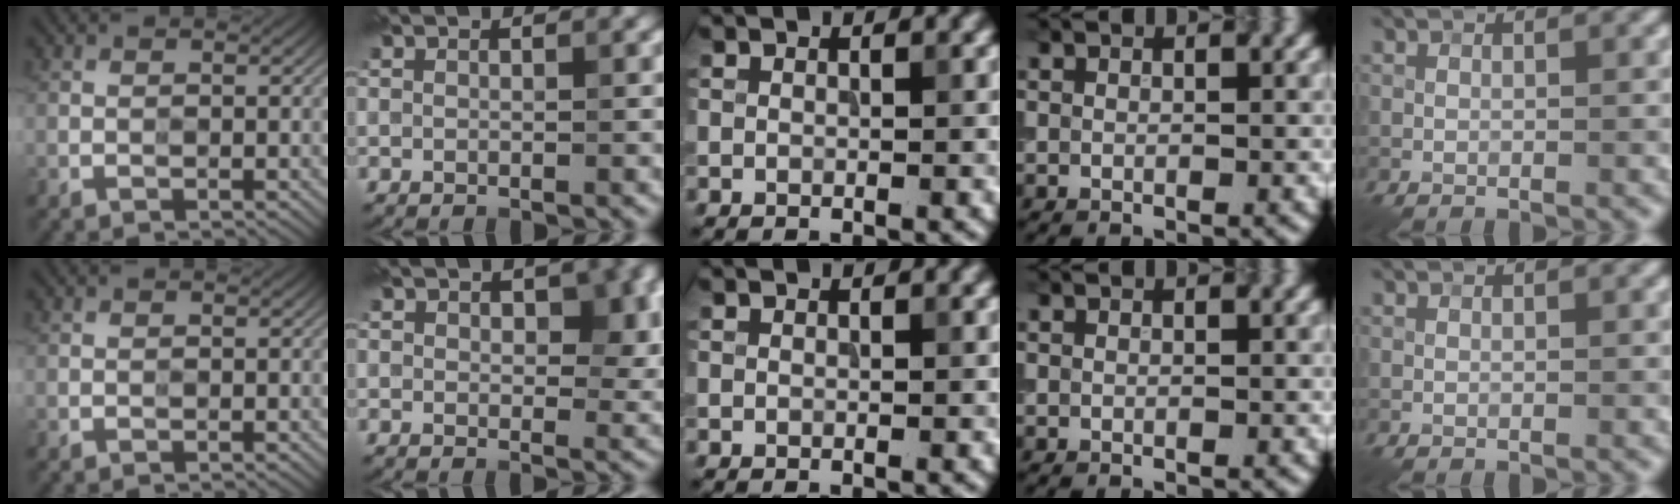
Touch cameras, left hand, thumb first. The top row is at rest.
{"index": {"total": 5.4, "force": [1.4, 3.2, 4.2], "torque": [-0.048, 0.003, 0.021]}}